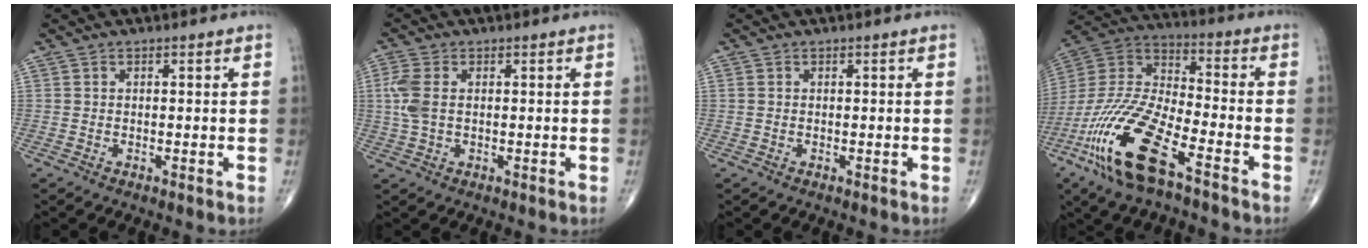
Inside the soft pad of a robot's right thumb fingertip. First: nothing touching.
{"total": 5.1, "force": [0.6, 3.0, 4.1], "torque": [-0.118, 0.007, 0.011]}
{"total": 0.5, "force": [0.1, 0.4, 0.4], "torque": [-0.011, 0.006, 0.006]}
{"total": 20.5, "force": [-11.0, 6.5, 16.0], "torque": [-0.359, 0.030, -0.215]}